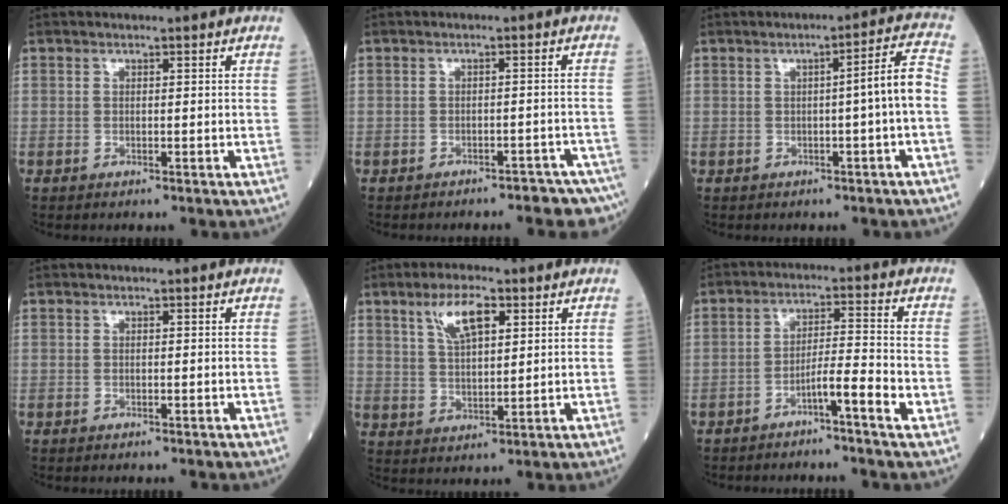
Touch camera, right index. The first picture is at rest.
{"total": 10.2, "force": [-9.2, 2.9, 3.3], "torque": [-0.033, 0.007, -0.090]}
{"total": 4.9, "force": [-0.8, -0.8, 4.7], "torque": [-0.067, 0.011, -0.010]}
{"total": 0.0}
{"total": 7.2, "force": [3.7, 2.2, 5.8], "torque": [-0.114, 0.008, 0.072]}
{"total": 4.6, "force": [-2.7, -0.6, 3.7], "torque": [-0.057, 0.008, -0.049]}